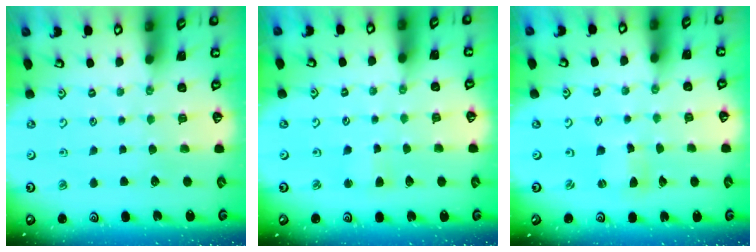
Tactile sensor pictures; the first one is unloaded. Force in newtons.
{"total": 2.7, "press": 2.7, "slide": 0.3}
{"total": 2.5, "press": 2.5, "slide": 0.2}